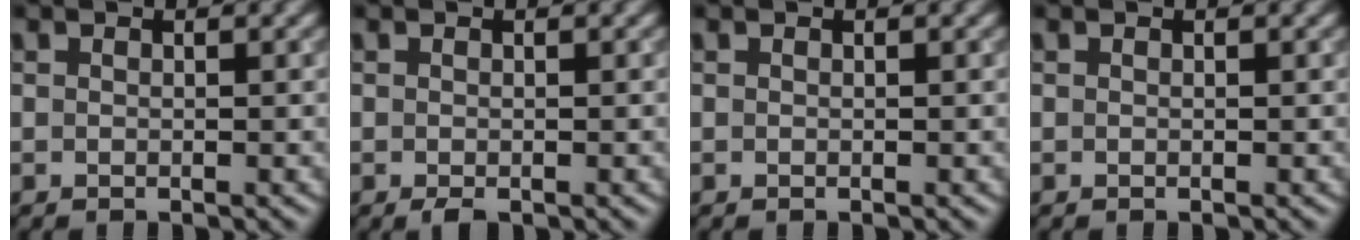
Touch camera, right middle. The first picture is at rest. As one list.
[{"total": 0.9, "force": [-0.6, 0.3, 0.6], "torque": [-0.013, -0.004, -0.007]}, {"total": 0.0}, {"total": 0.0}]